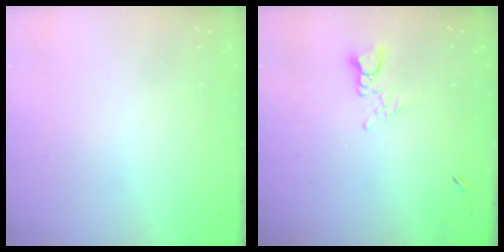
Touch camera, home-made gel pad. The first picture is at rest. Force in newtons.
{"total": 2.7, "press": 2.7, "slide": 0.2}